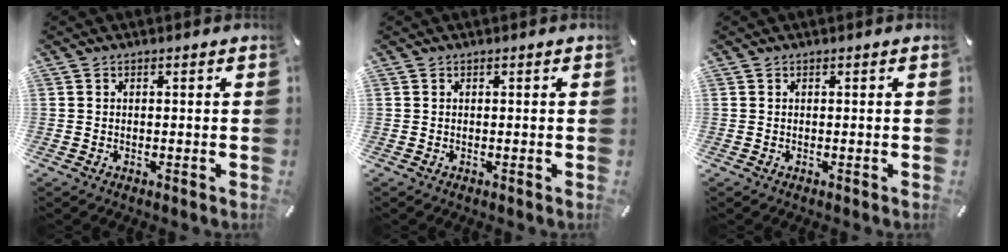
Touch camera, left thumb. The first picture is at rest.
{"total": 0.0}
{"total": 0.0}